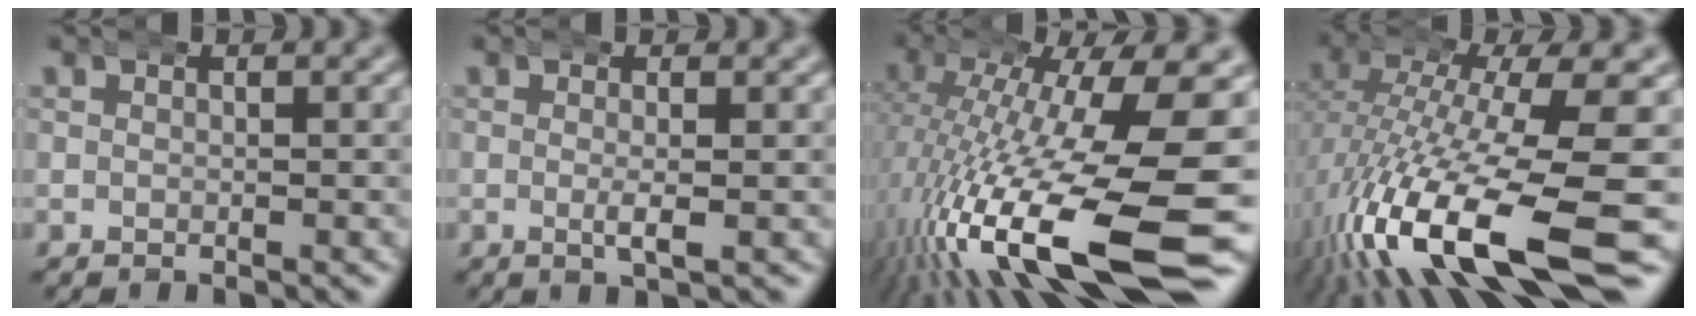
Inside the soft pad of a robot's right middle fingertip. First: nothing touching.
{"total": 1.4, "force": [-0.1, -0.1, 1.4], "torque": [-0.027, -0.003, -0.003]}
{"total": 15.6, "force": [-4.6, 5.6, 13.9], "torque": [-0.221, -0.034, -0.046]}
{"total": 14.7, "force": [-5.6, 5.6, 12.4], "torque": [-0.242, -0.045, -0.059]}